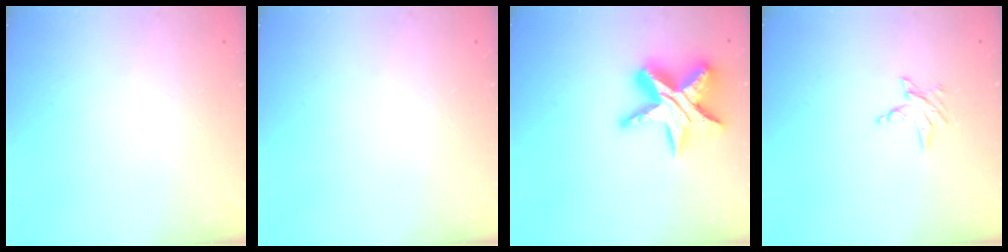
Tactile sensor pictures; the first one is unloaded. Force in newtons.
{"total": 0.0}
{"total": 16.2, "press": 16.2, "slide": 1.1}
{"total": 3.4, "press": 3.4, "slide": 0.5}